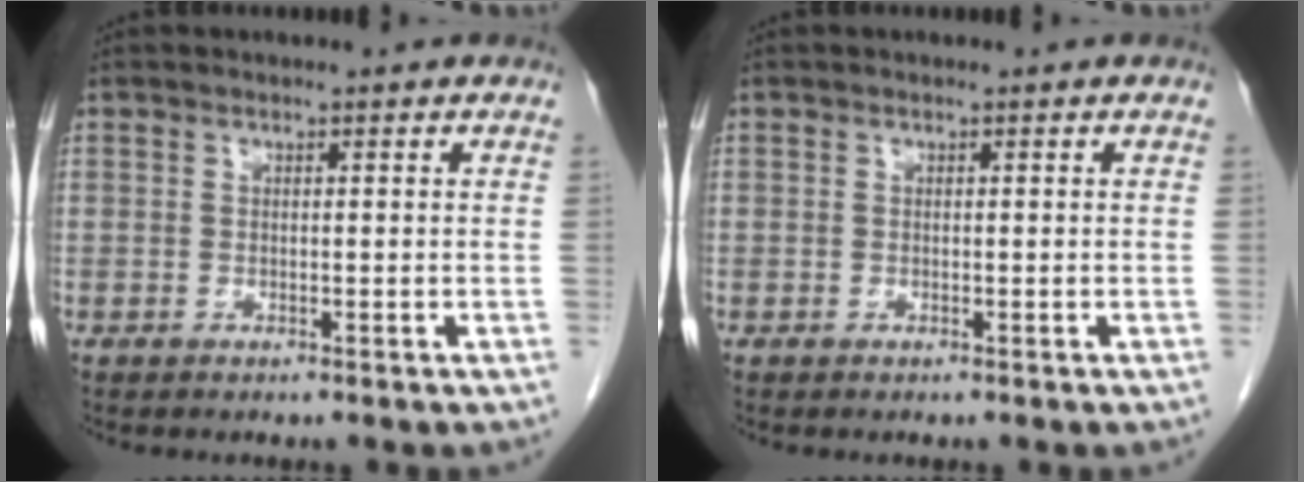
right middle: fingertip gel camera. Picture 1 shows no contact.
{"total": 0.0}